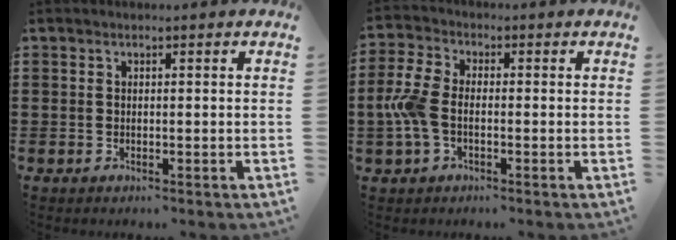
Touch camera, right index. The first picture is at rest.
{"total": 6.0, "force": [-1.2, 3.5, 4.8], "torque": [-0.134, -0.006, -0.033]}